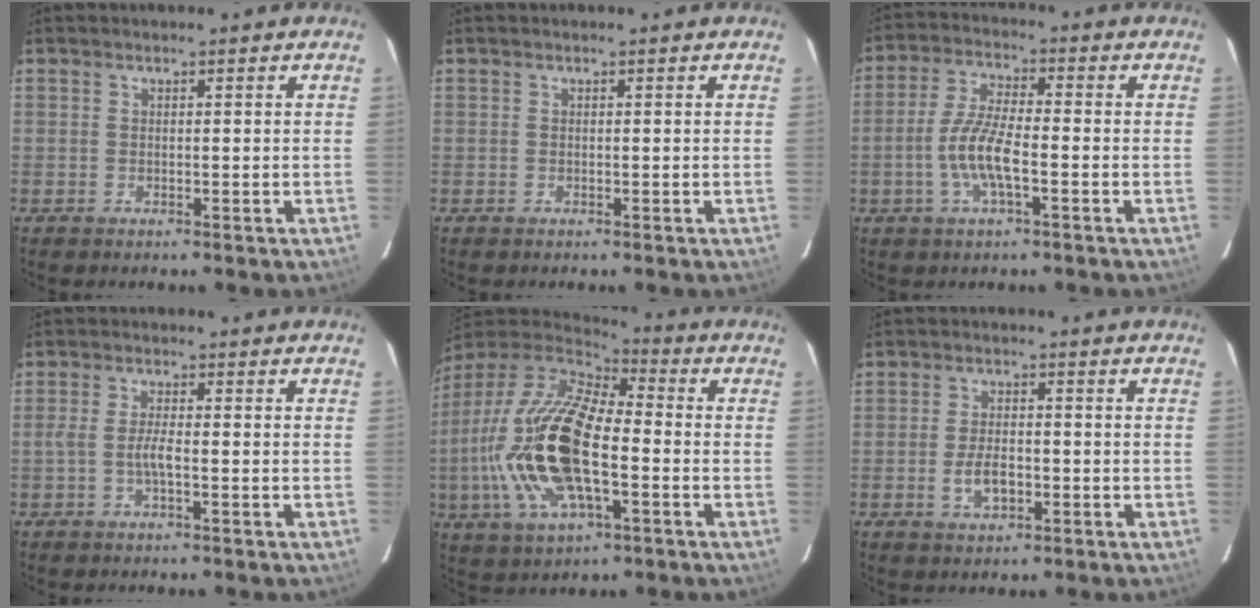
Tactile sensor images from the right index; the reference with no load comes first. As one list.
[{"total": 0.0}, {"total": 8.4, "force": [-2.6, 2.0, 7.8], "torque": [-0.161, 0.003, -0.053]}, {"total": 3.0, "force": [-1.0, 0.3, 2.8], "torque": [-0.057, 0.004, -0.019]}, {"total": 23.4, "force": [-4.4, 9.9, 20.8], "torque": [-0.436, -0.017, -0.085]}, {"total": 5.1, "force": [-1.6, 2.6, 4.1], "torque": [-0.083, 0.001, -0.026]}]